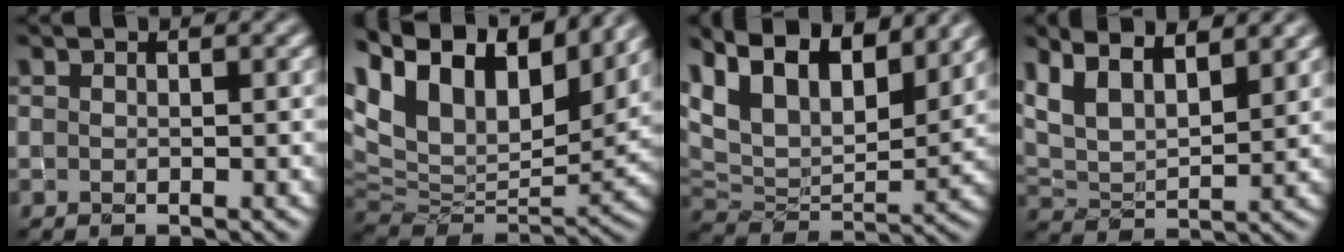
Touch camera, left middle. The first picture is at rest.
{"total": 16.6, "force": [9.7, 8.8, 10.3], "torque": [-0.225, 0.054, 0.170]}
{"total": 12.7, "force": [7.5, 6.5, 8.0], "torque": [-0.154, 0.025, 0.123]}
{"total": 7.4, "force": [4.8, 3.1, 4.7], "torque": [-0.097, 0.021, 0.083]}